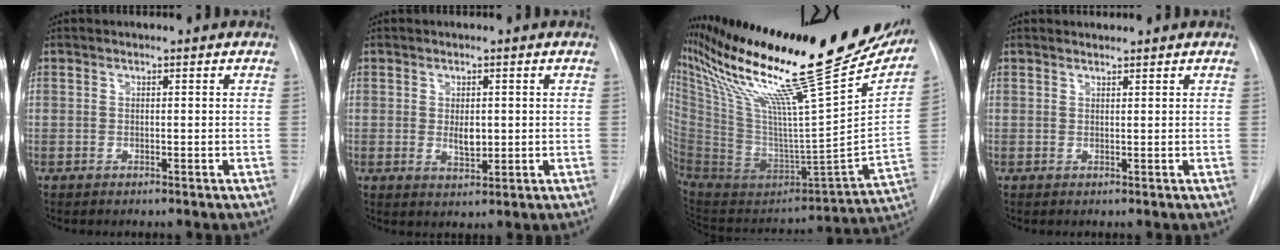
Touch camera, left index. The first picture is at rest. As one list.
[{"total": 2.5, "force": [0.3, 1.4, 2.1], "torque": [-0.037, -0.011, 0.010]}, {"total": 39.3, "force": [29.0, 4.0, 26.3], "torque": [-0.415, -0.062, 0.441]}, {"total": 1.3, "force": [1.3, 0.0, -0.2], "torque": [-0.004, 0.007, 0.026]}]